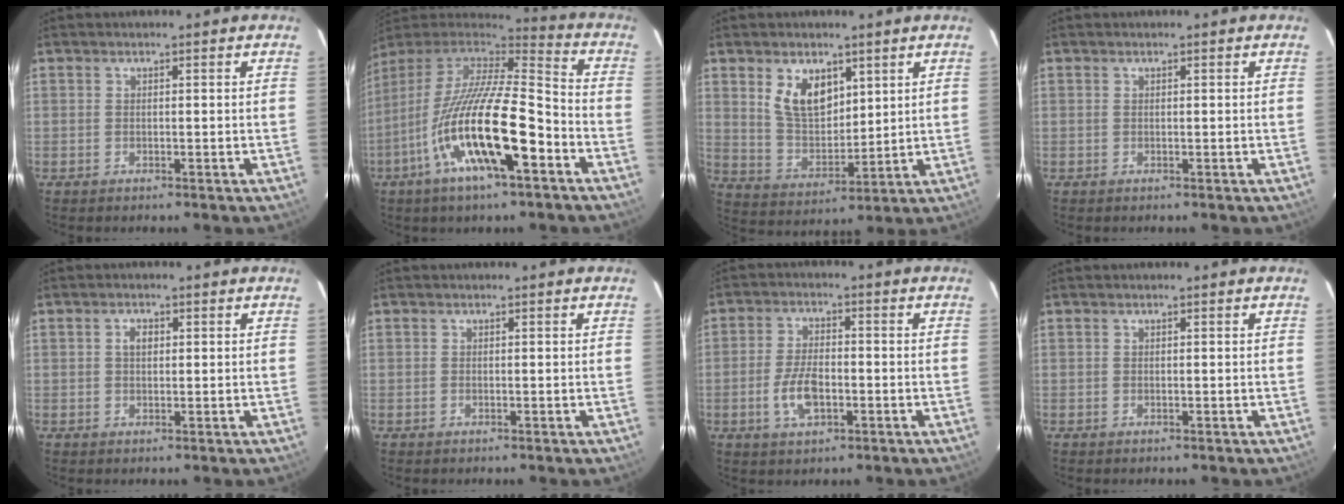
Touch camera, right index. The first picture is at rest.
{"total": 21.7, "force": [-9.0, 5.3, 19.0], "torque": [-0.344, -0.039, -0.169]}
{"total": 9.5, "force": [4.5, 5.7, 6.3], "torque": [-0.115, 0.006, 0.096]}
{"total": 0.0}
{"total": 1.9, "force": [0.4, 1.3, 1.4], "torque": [-0.023, 0.007, 0.007]}
{"total": 0.0}
{"total": 6.8, "force": [-2.3, 3.3, 5.5], "torque": [-0.116, 0.000, -0.040]}
{"total": 0.0}